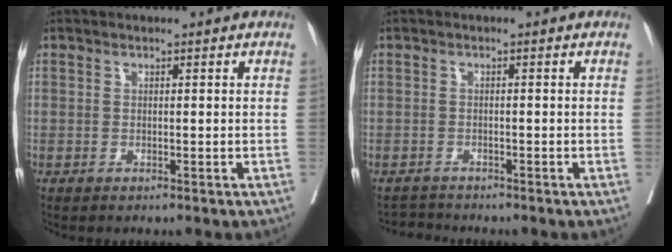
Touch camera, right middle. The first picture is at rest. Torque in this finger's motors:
{"motor_torque": [-0.19, -0.11, -0.09, -0.02]}